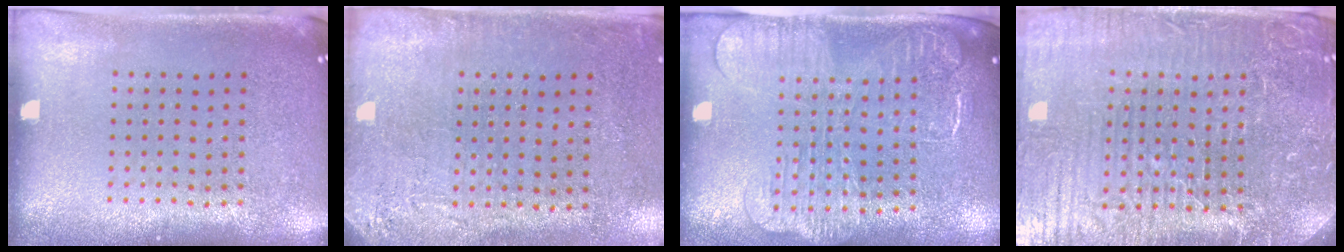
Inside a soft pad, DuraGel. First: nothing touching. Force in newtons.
{"total": 2.8, "press": 2.3, "slide": 1.5}
{"total": 2.3, "press": 2.0, "slide": 1.3}
{"total": 5.9, "press": 5.4, "slide": 2.3}